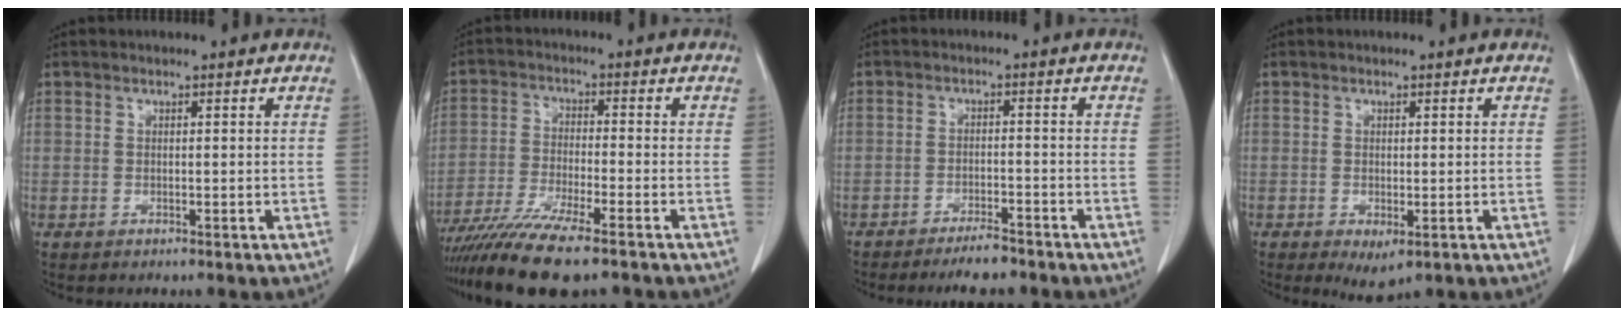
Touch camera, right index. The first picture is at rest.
{"total": 12.7, "force": [-9.9, 1.2, 7.9], "torque": [-0.143, -0.031, -0.167]}
{"total": 4.8, "force": [-4.1, 1.0, 2.2], "torque": [-0.035, -0.004, -0.068]}
{"total": 3.3, "force": [-1.4, 1.5, 2.6], "torque": [-0.037, -0.006, -0.010]}